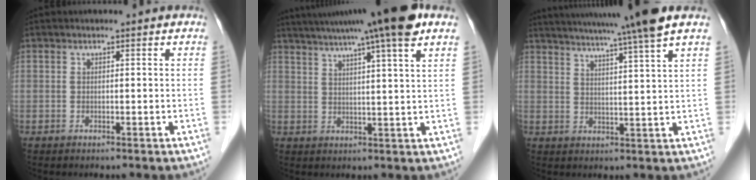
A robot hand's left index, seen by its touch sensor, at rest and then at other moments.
{"total": 15.0, "force": [11.4, -1.2, 9.8], "torque": [-0.163, 0.028, 0.151]}
{"total": 15.3, "force": [12.9, -2.5, 7.9], "torque": [-0.134, -0.019, 0.175]}